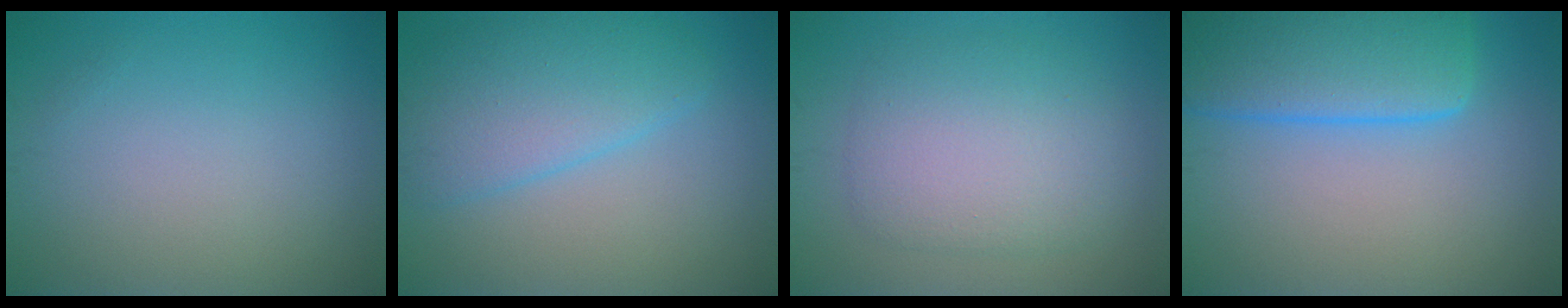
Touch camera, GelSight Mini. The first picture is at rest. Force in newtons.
{"total": 5.1, "press": 5.1, "slide": 0.3}
{"total": 5.4, "press": 5.3, "slide": 0.2}
{"total": 8.5, "press": 8.5, "slide": 0.7}